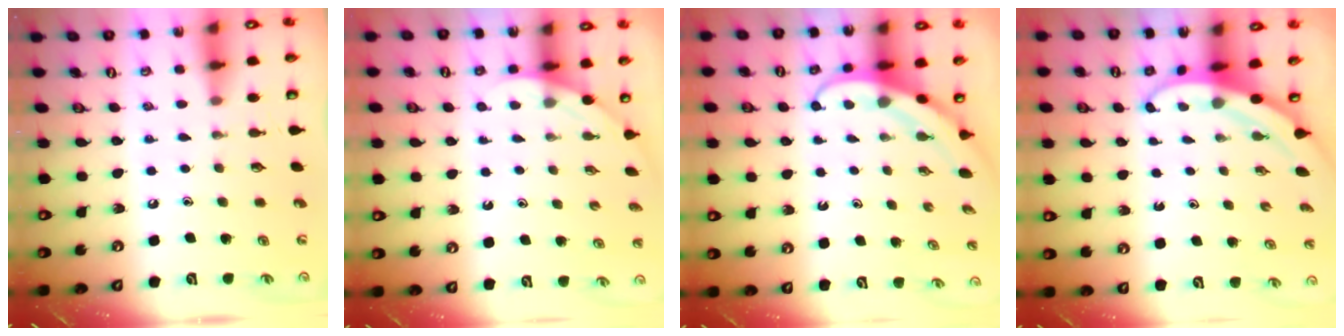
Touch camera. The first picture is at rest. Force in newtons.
{"total": 2.2, "press": 2.2, "slide": 0.0}
{"total": 3.7, "press": 3.7, "slide": 0.3}
{"total": 3.4, "press": 3.4, "slide": 0.1}